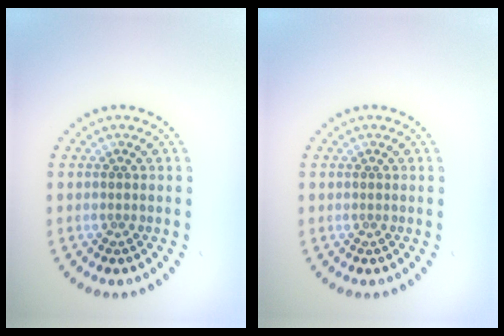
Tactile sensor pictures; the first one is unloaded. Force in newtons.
{"total": 0.0}